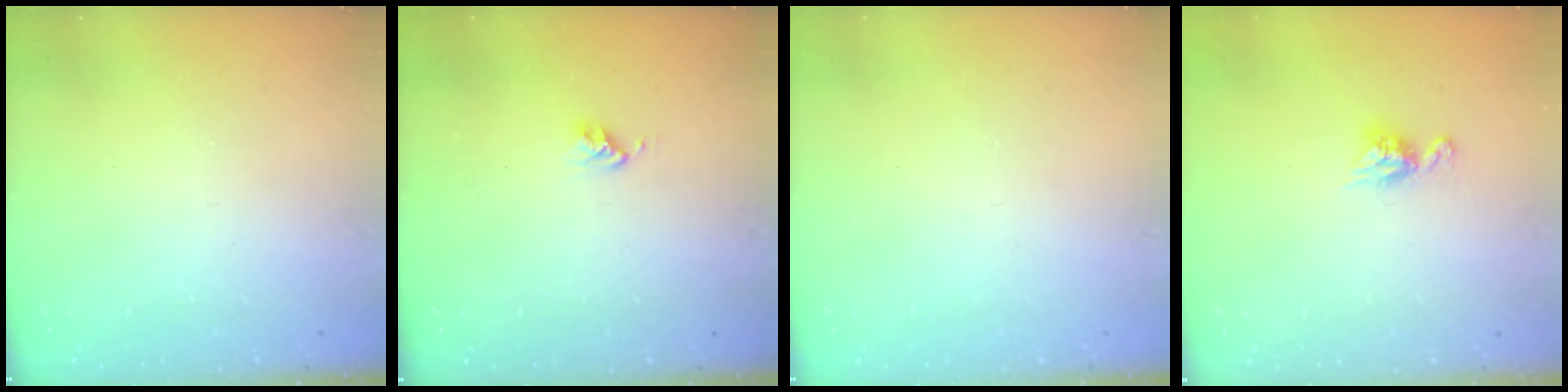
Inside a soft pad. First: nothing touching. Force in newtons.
{"total": 2.7, "press": 2.6, "slide": 0.4}
{"total": 0.7, "press": 0.7, "slide": 0.1}
{"total": 7.9, "press": 7.9, "slide": 0.6}